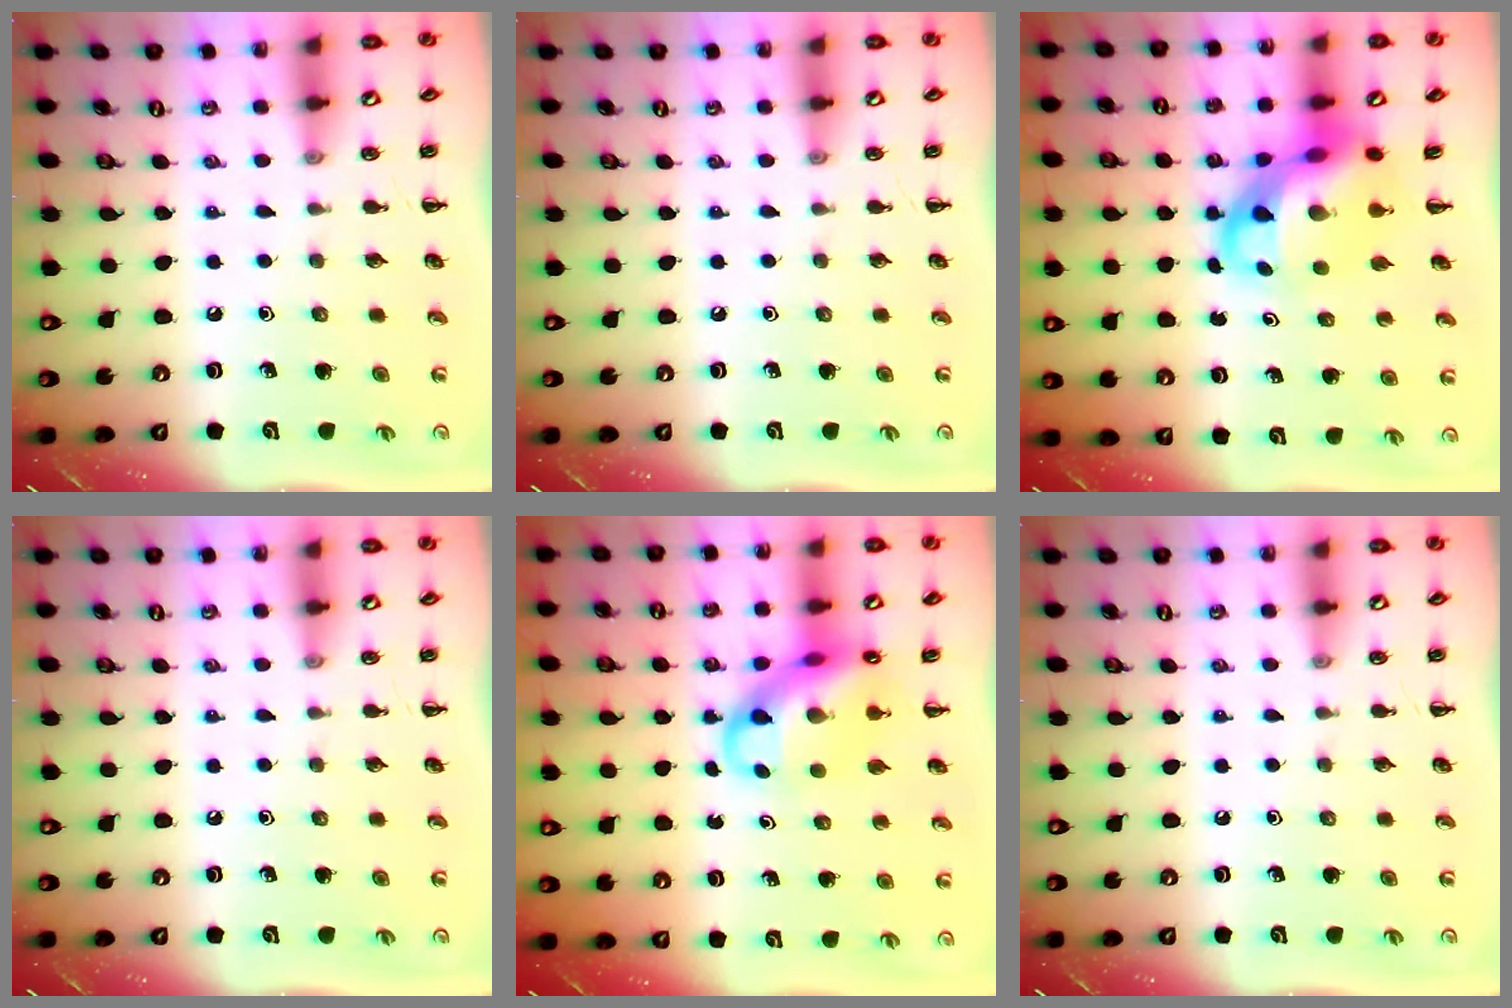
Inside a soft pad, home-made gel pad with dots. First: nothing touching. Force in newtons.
{"total": 0.0}
{"total": 10.7, "press": 10.3, "slide": 2.8}
{"total": 0.0}
{"total": 12.1, "press": 11.6, "slide": 3.1}
{"total": 0.0}